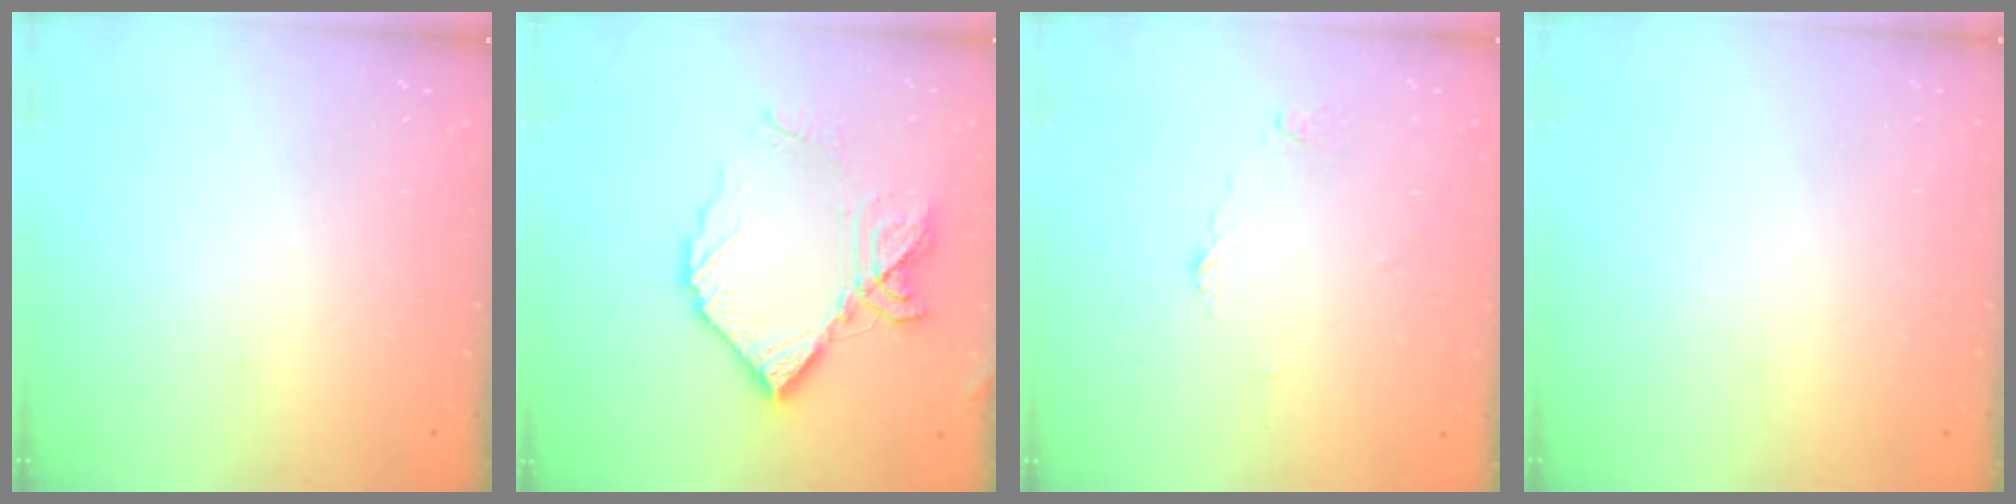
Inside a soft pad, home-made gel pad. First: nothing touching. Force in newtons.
{"total": 15.8, "press": 15.7, "slide": 1.9}
{"total": 3.4, "press": 3.4, "slide": 0.5}
{"total": 0.0}